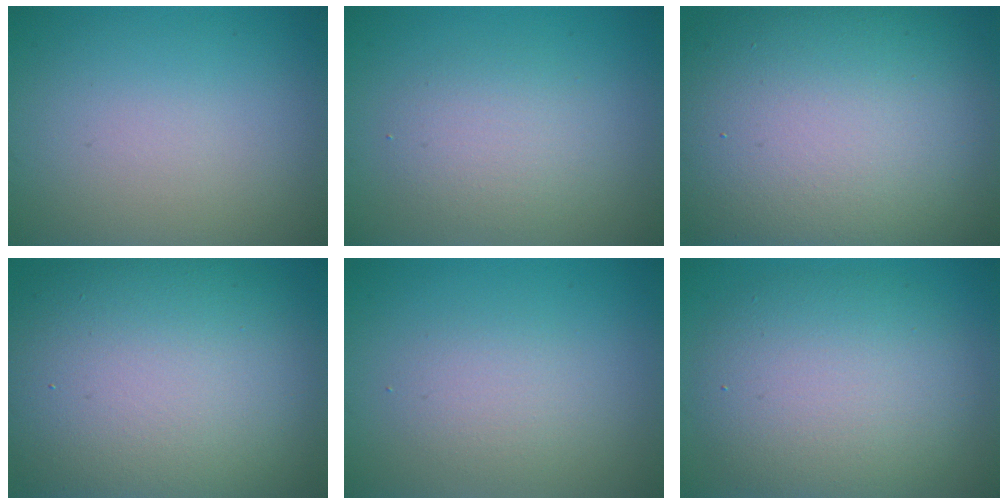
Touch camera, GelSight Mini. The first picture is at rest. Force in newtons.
{"total": 2.6, "press": 2.6, "slide": 0.3}
{"total": 17.8, "press": 17.7, "slide": 1.1}
{"total": 15.6, "press": 15.5, "slide": 1.5}
{"total": 2.0, "press": 2.0, "slide": 0.1}
{"total": 7.9, "press": 7.9, "slide": 0.6}